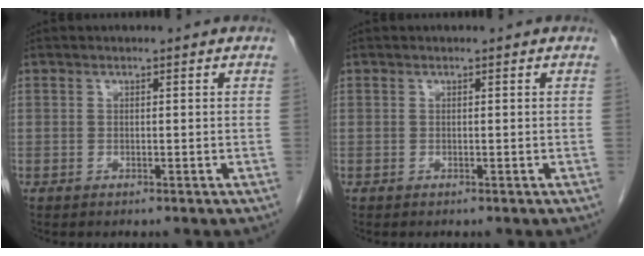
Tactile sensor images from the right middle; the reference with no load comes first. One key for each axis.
{"total": 0.0}